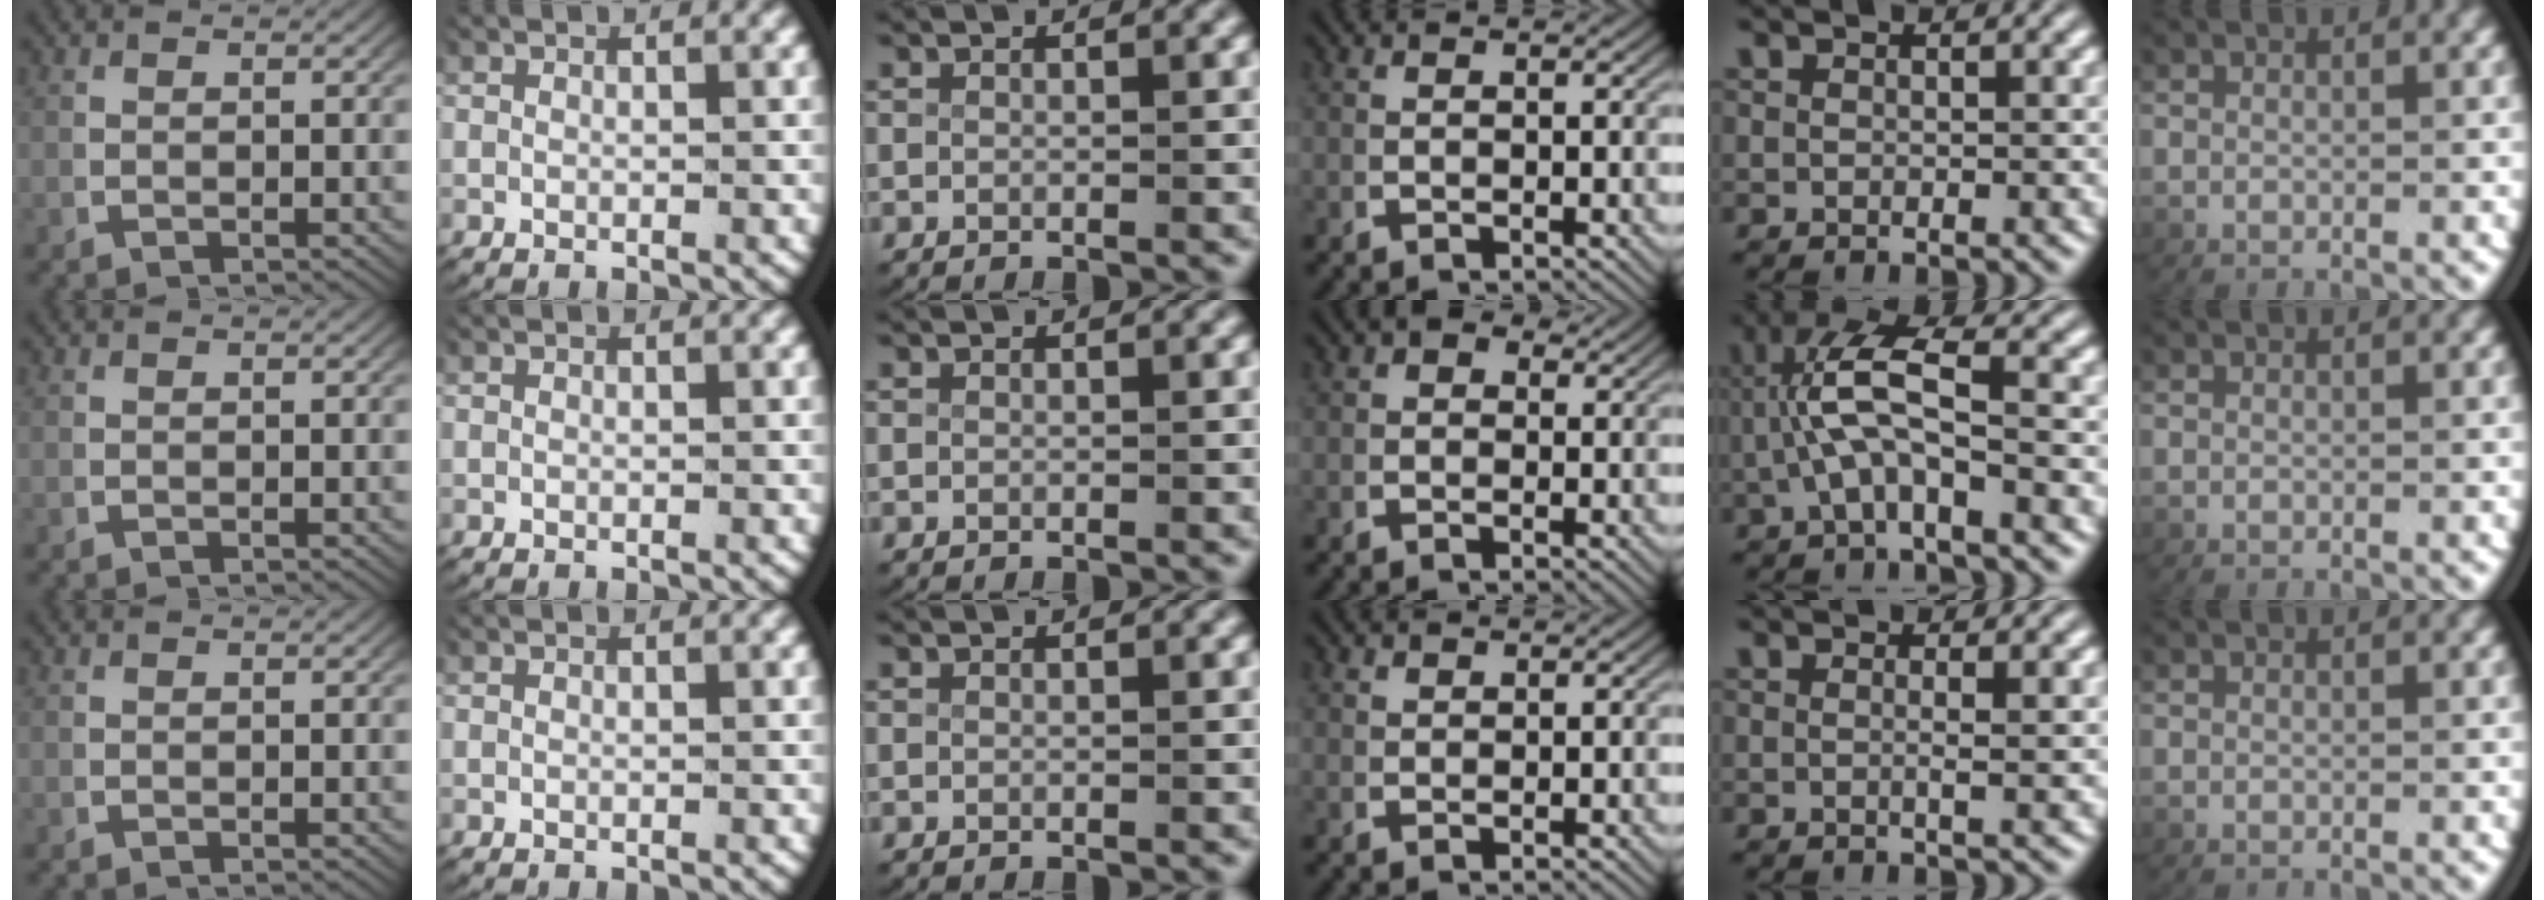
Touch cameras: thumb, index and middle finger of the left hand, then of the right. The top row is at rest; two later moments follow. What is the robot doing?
{"motion": "lift_and_place", "object": "key"}